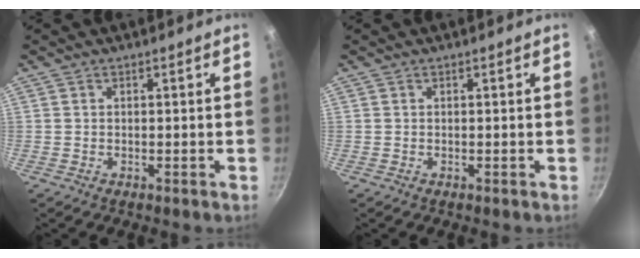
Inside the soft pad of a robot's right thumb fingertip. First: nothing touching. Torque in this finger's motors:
{"motor_torque": [0.04, 0.06, -0.01, 0.00, 0.00]}